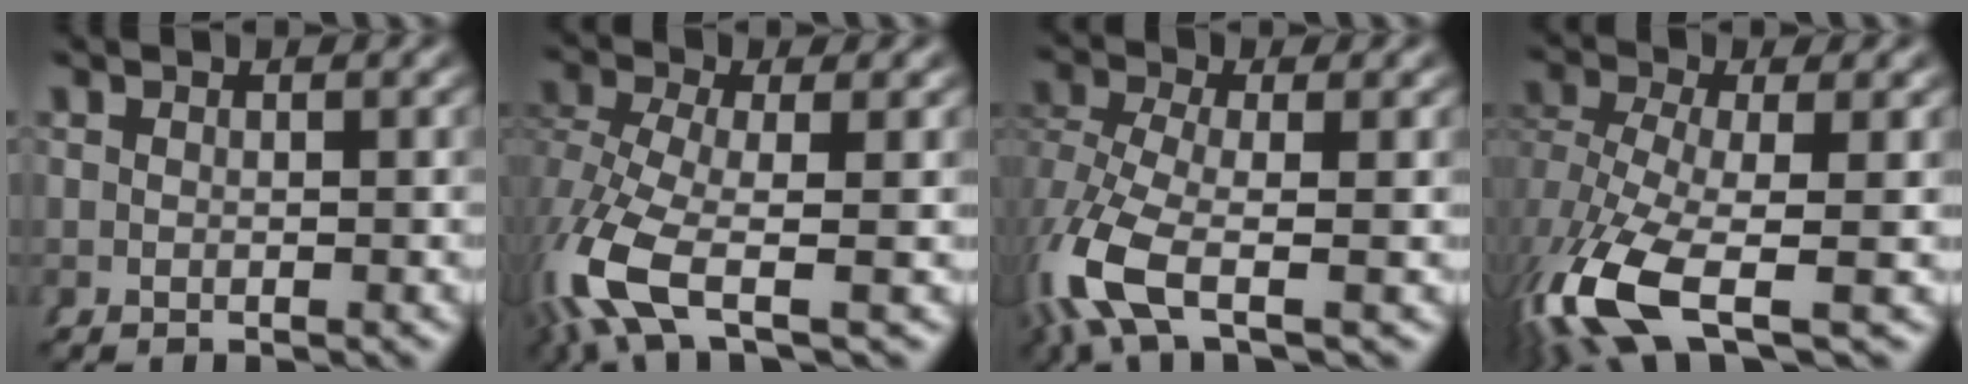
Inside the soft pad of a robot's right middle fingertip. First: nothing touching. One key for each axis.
{"total": 7.2, "fx": -2.3, "fy": 3.8, "fz": 5.6, "tx": -0.146, "ty": -0.039, "tz": -0.022}
{"total": 6.3, "fx": -1.9, "fy": 3.3, "fz": 5.0, "tx": -0.135, "ty": -0.032, "tz": -0.018}
{"total": 8.4, "fx": -4.1, "fy": 4.2, "fz": 6.0, "tx": -0.149, "ty": -0.053, "tz": -0.043}